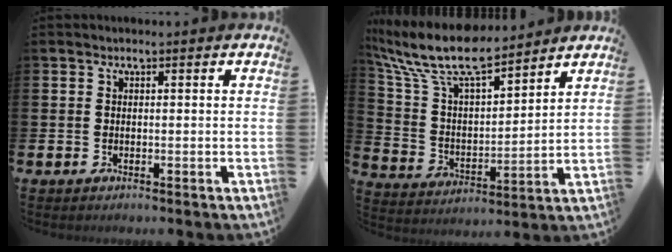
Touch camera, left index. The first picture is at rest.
{"total": 11.5, "force": [9.9, 2.8, 5.2], "torque": [-0.142, -0.054, 0.171]}